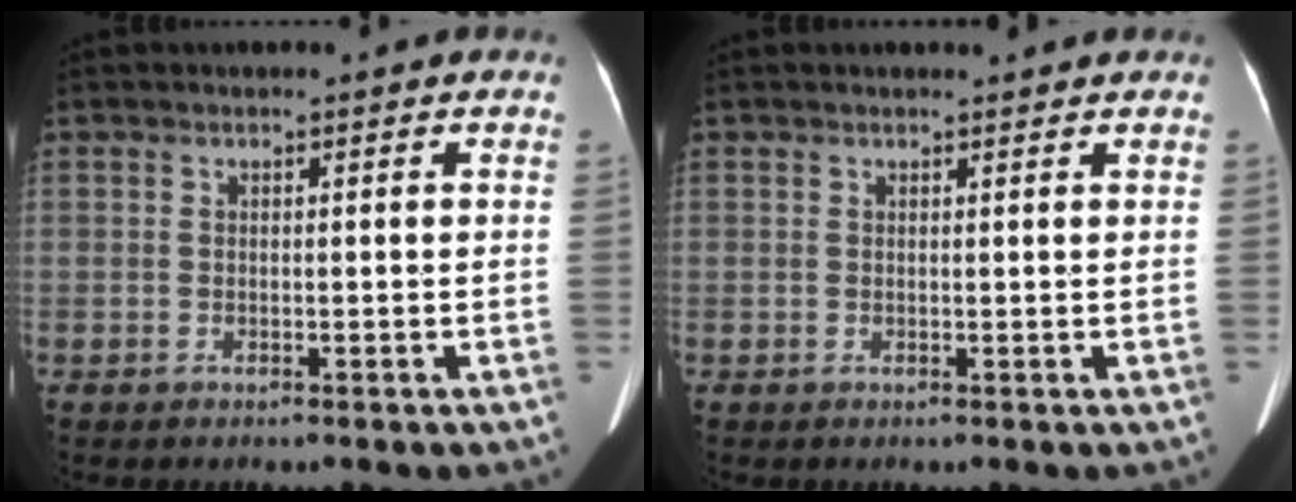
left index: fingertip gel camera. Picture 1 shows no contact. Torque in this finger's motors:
{"motor_torque": [-0.97, 0.76, -0.71, -0.09]}